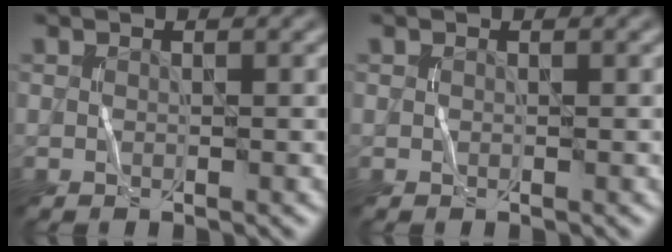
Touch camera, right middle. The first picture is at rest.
{"total": 0.0}